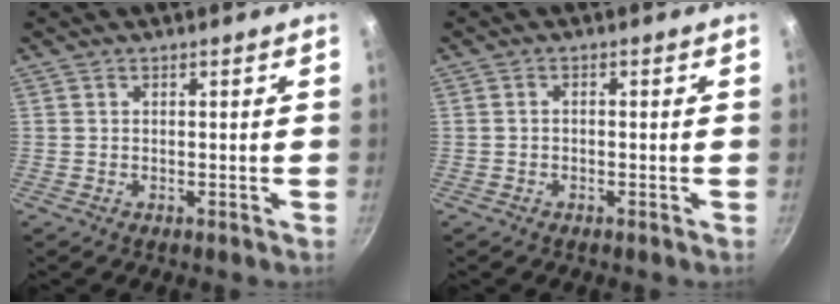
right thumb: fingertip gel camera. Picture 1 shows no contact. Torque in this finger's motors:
{"motor_torque": [-0.42, 0.09, -0.17, -0.28, 0.07]}